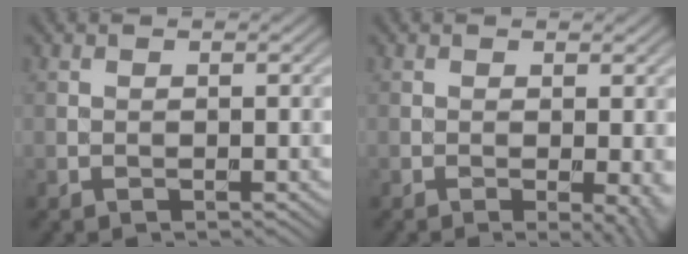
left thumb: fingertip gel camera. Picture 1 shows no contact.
{"total": 3.1, "force": [-0.5, 0.6, 3.0], "torque": [-0.041, -0.007, -0.008]}